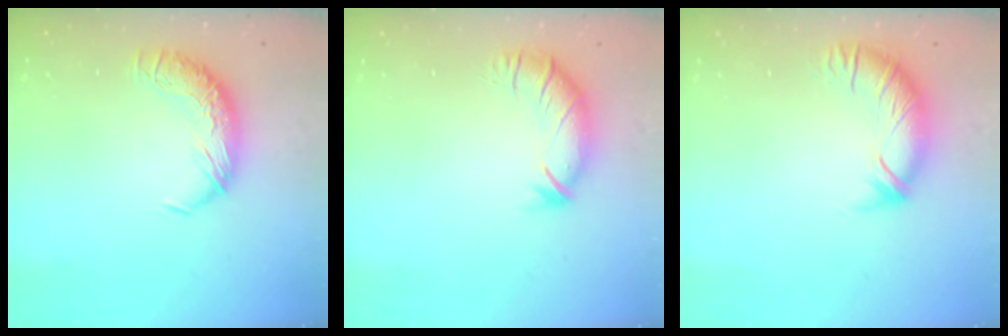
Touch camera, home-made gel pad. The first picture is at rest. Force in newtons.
{"total": 3.2, "press": 2.5, "slide": 2.0}
{"total": 2.3, "press": 1.8, "slide": 1.4}